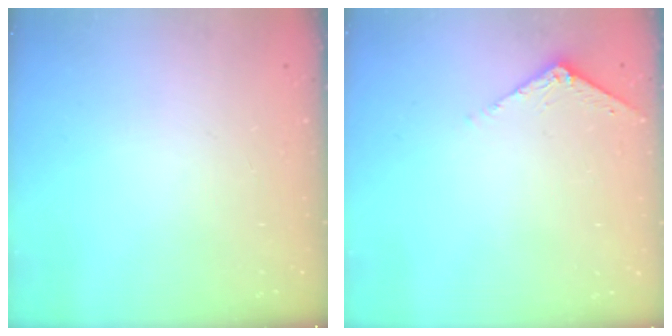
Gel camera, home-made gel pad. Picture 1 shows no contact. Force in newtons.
{"total": 5.8, "press": 5.8, "slide": 0.7}